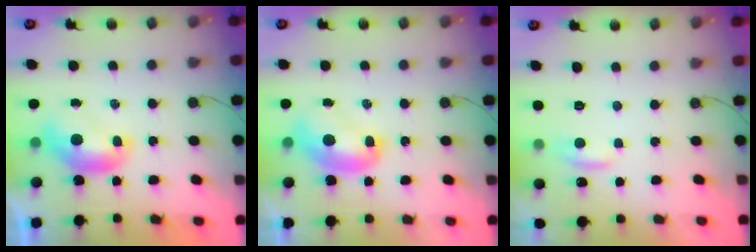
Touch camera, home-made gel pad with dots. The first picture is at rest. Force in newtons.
{"total": 2.3, "press": 2.3, "slide": 0.3}
{"total": 1.1, "press": 1.1, "slide": 0.4}